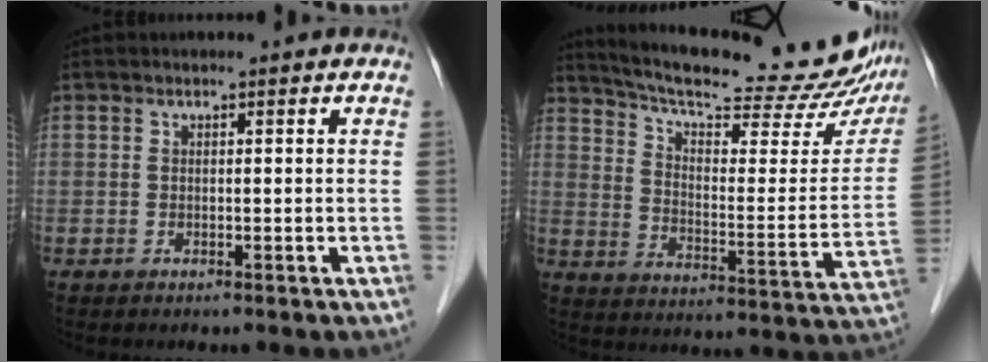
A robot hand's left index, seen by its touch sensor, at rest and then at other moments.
{"total": 27.7, "force": [24.6, 4.2, 11.9], "torque": [-0.184, -0.054, 0.321]}